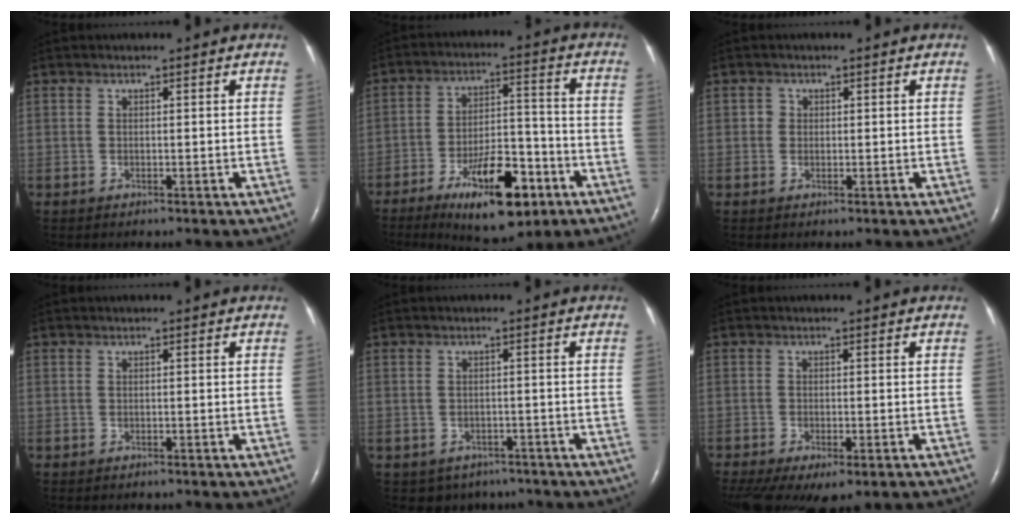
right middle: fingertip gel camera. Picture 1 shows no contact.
{"total": 14.4, "force": [-7.9, 4.4, 11.2], "torque": [-0.190, 0.000, -0.121]}
{"total": 1.0, "force": [0.1, 1.0, 0.1], "torque": [-0.001, 0.002, 0.001]}
{"total": 0.0}
{"total": 4.5, "force": [-3.3, 3.1, 0.5], "torque": [-0.006, 0.010, -0.040]}
{"total": 11.3, "force": [-7.3, 4.2, 7.6], "torque": [-0.151, -0.023, -0.107]}